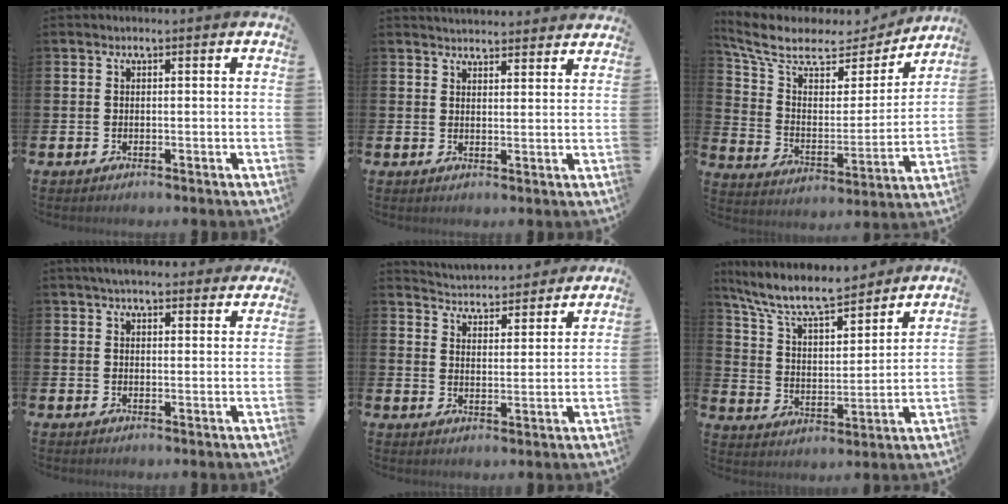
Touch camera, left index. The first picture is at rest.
{"total": 3.6, "force": [3.5, 0.4, 0.0], "torque": [-0.007, -0.020, 0.065]}
{"total": 8.9, "force": [7.4, 3.8, 3.2], "torque": [-0.110, -0.046, 0.125]}
{"total": 4.1, "force": [3.8, 0.9, 1.1], "torque": [-0.029, -0.009, 0.069]}
{"total": 4.4, "force": [4.4, 0.7, -0.3], "torque": [-0.015, -0.039, 0.074]}
{"total": 9.7, "force": [8.8, 2.1, 3.7], "torque": [-0.115, -0.050, 0.155]}